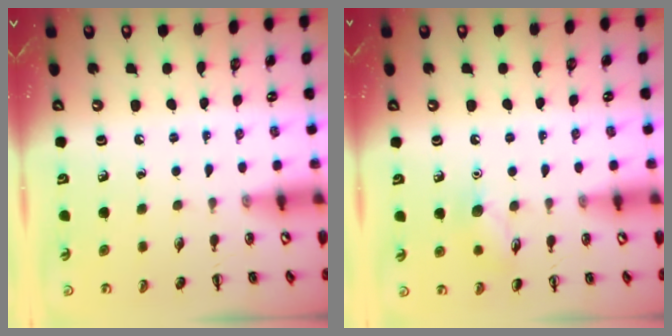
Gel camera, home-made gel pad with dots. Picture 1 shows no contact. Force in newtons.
{"total": 7.3, "press": 7.2, "slide": 1.2}